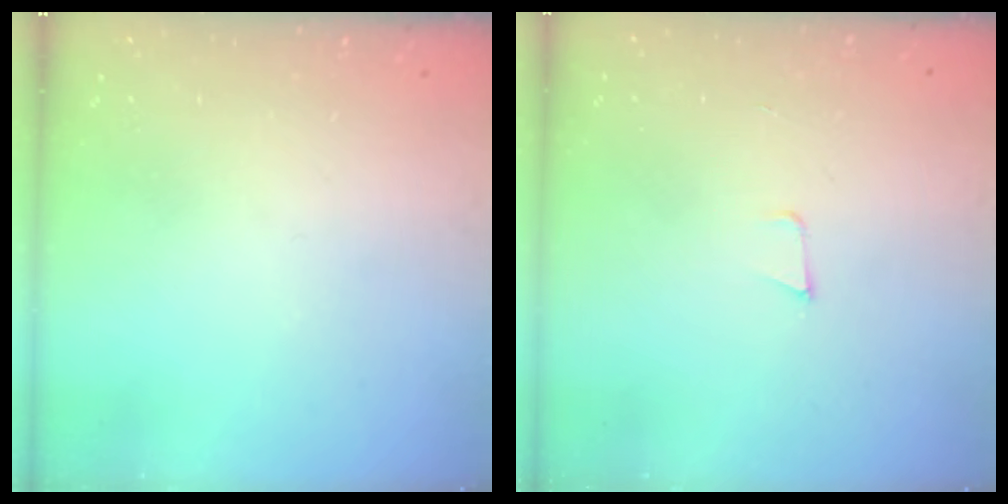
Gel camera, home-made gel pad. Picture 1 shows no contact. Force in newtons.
{"total": 3.4, "press": 2.1, "slide": 2.7}